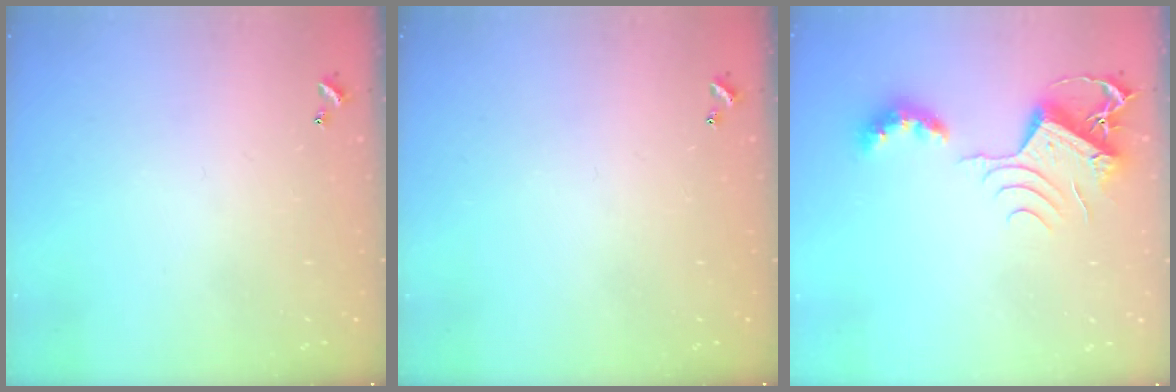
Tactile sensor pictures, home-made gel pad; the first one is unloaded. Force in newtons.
{"total": 0.0}
{"total": 9.3, "press": 9.3, "slide": 0.3}